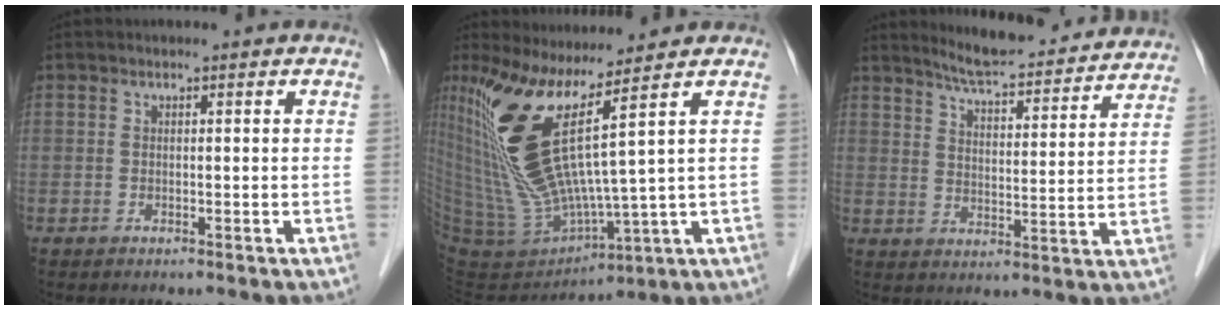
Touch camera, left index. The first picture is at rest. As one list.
[{"total": 14.3, "force": [6.6, -0.2, 12.7], "torque": [-0.274, -0.028, 0.139]}, {"total": 16.3, "force": [15.3, 2.0, 5.2], "torque": [-0.074, -0.012, 0.201]}]